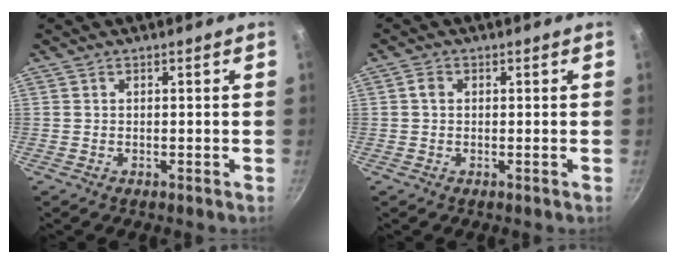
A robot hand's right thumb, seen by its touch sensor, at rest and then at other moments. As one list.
[{"total": 1.4, "force": [0.1, 1.1, 0.9], "torque": [-0.017, 0.007, -0.001]}]